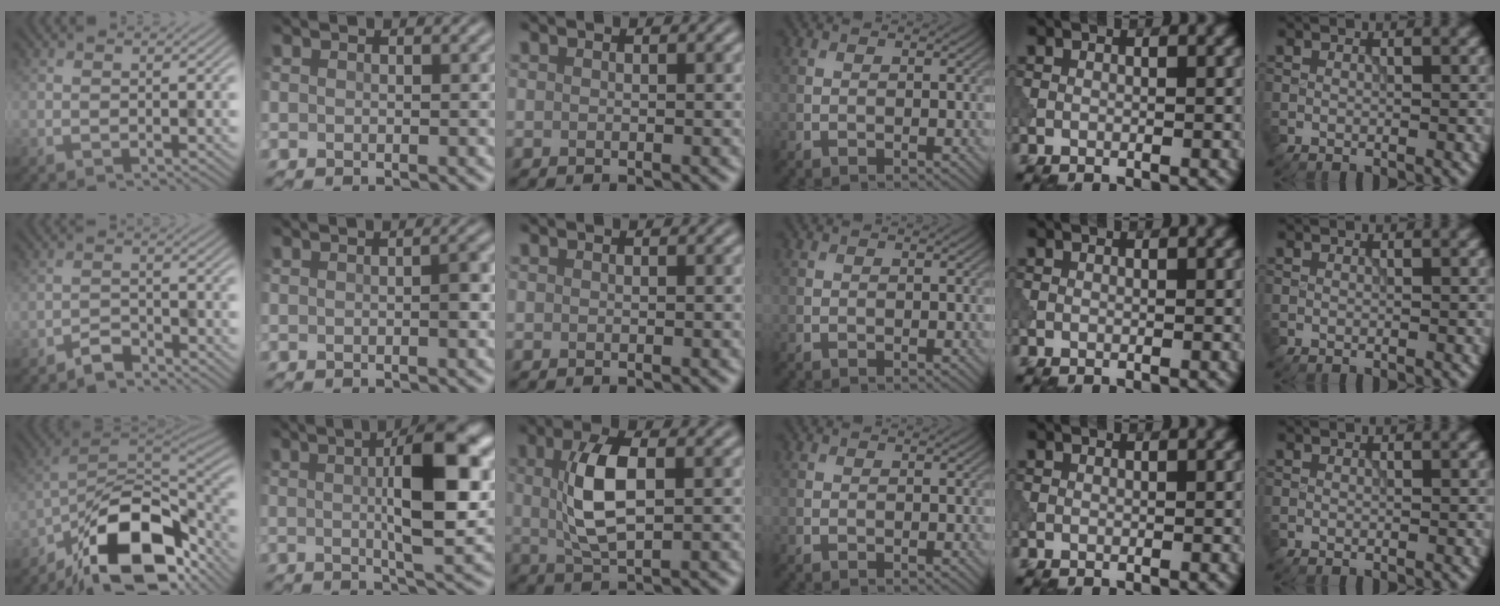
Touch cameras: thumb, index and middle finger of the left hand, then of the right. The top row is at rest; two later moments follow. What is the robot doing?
{"motion": "shake", "object": "bell"}